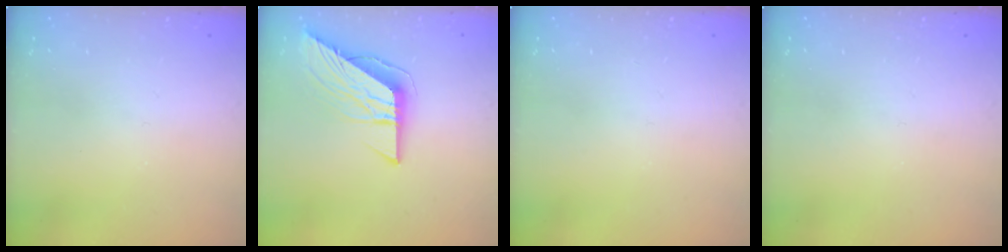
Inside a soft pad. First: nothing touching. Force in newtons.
{"total": 10.6, "press": 10.5, "slide": 1.1}
{"total": 0.0}
{"total": 0.0}